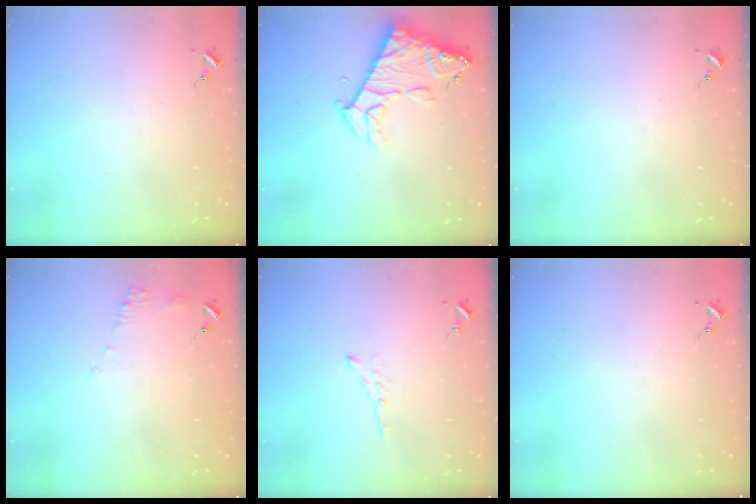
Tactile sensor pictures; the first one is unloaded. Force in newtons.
{"total": 13.0, "press": 13.0, "slide": 1.4}
{"total": 0.0}
{"total": 6.8, "press": 6.8, "slide": 0.6}
{"total": 4.5, "press": 4.5, "slide": 0.5}
{"total": 0.0}